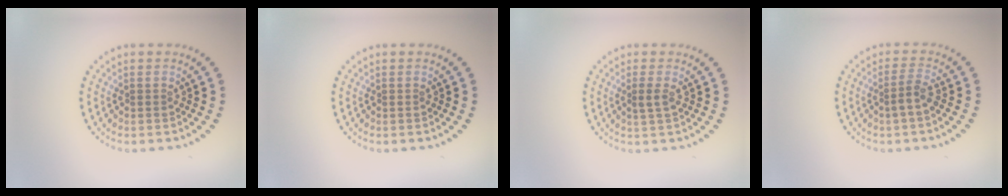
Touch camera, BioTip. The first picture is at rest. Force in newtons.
{"total": 0.0}
{"total": 1.2, "press": 1.0, "slide": 0.6}
{"total": 1.8, "press": 1.3, "slide": 1.2}